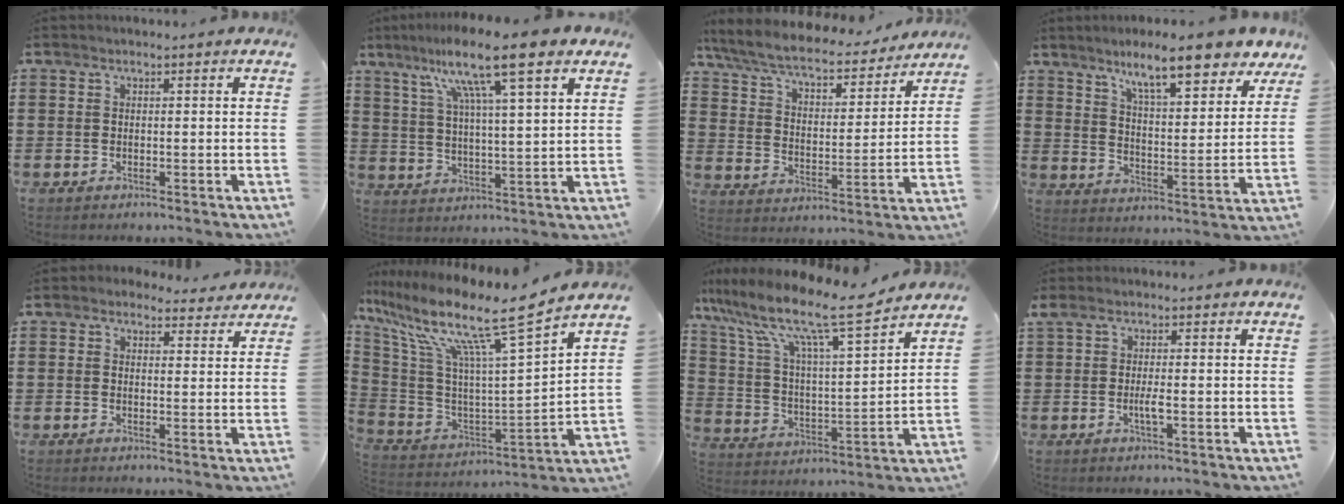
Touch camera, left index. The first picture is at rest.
{"total": 13.0, "force": [9.0, 0.8, 9.4], "torque": [-0.188, -0.024, 0.144]}
{"total": 7.2, "force": [6.3, 1.0, 3.3], "torque": [-0.090, -0.038, 0.105]}
{"total": 9.8, "force": [8.1, 0.9, 5.5], "torque": [-0.106, -0.041, 0.135]}
{"total": 2.9, "force": [2.6, 1.1, 0.6], "torque": [-0.004, -0.010, 0.045]}
{"total": 13.7, "force": [9.5, 1.0, 9.9], "torque": [-0.218, -0.057, 0.146]}
{"total": 11.6, "force": [9.1, 1.3, 7.0], "torque": [-0.161, -0.060, 0.148]}
{"total": 2.4, "force": [-0.4, 0.3, 2.4], "torque": [-0.043, 0.000, -0.008]}